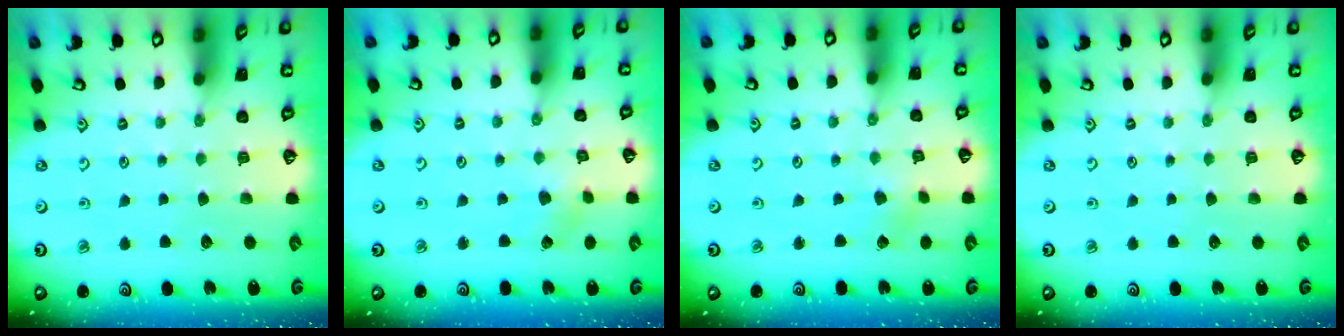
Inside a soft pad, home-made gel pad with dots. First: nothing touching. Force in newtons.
{"total": 2.0, "press": 1.9, "slide": 0.6}
{"total": 1.6, "press": 1.6, "slide": 0.2}
{"total": 0.0}